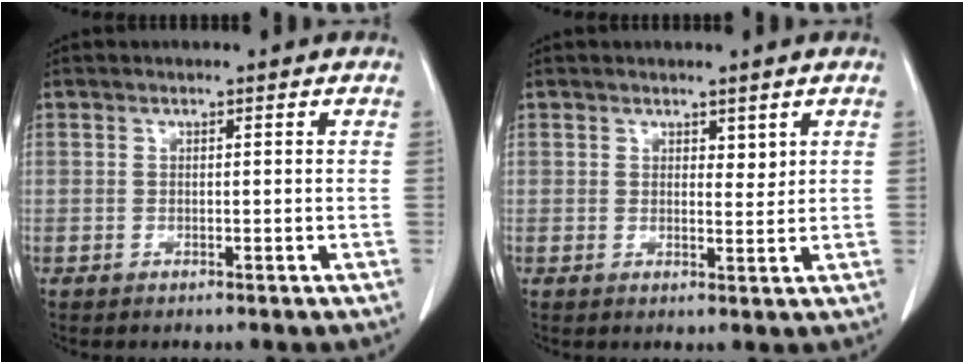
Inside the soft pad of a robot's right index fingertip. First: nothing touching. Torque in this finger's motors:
{"motor_torque": [-0.31, 0.17, -0.09, -0.01]}